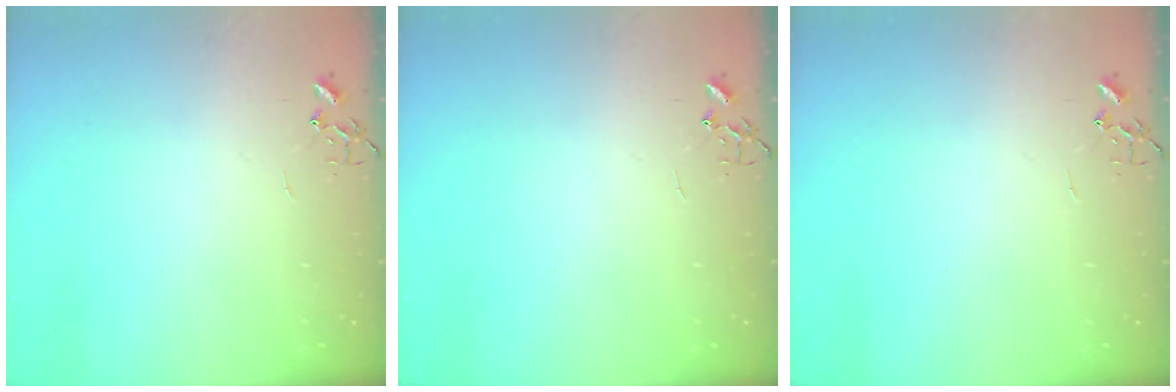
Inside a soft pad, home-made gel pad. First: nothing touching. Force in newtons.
{"total": 0.0}
{"total": 0.0}